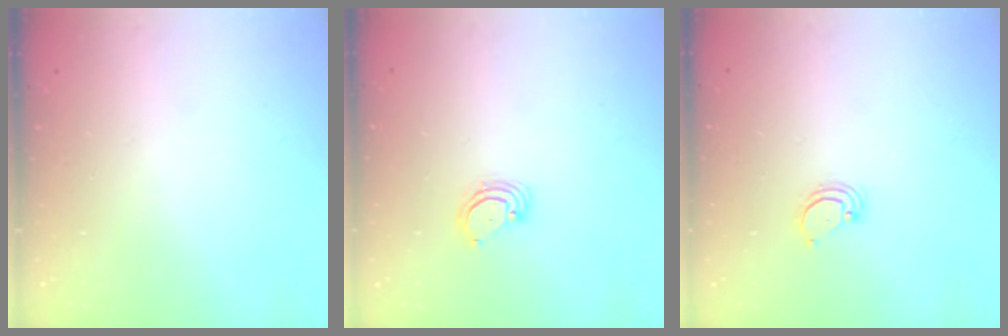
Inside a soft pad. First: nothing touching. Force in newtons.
{"total": 3.0, "press": 2.9, "slide": 0.3}
{"total": 2.6, "press": 2.6, "slide": 0.1}